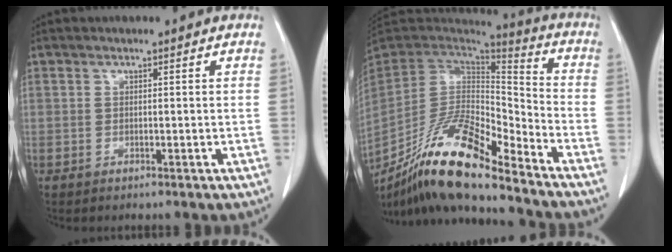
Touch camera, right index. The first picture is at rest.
{"total": 19.2, "force": [-14.4, 2.8, 12.3], "torque": [-0.243, -0.010, -0.267]}